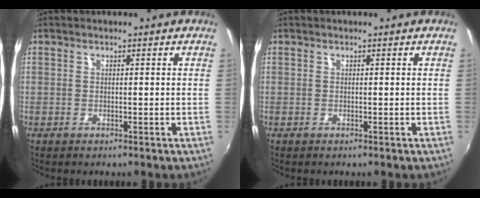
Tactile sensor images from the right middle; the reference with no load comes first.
{"total": 0.0}